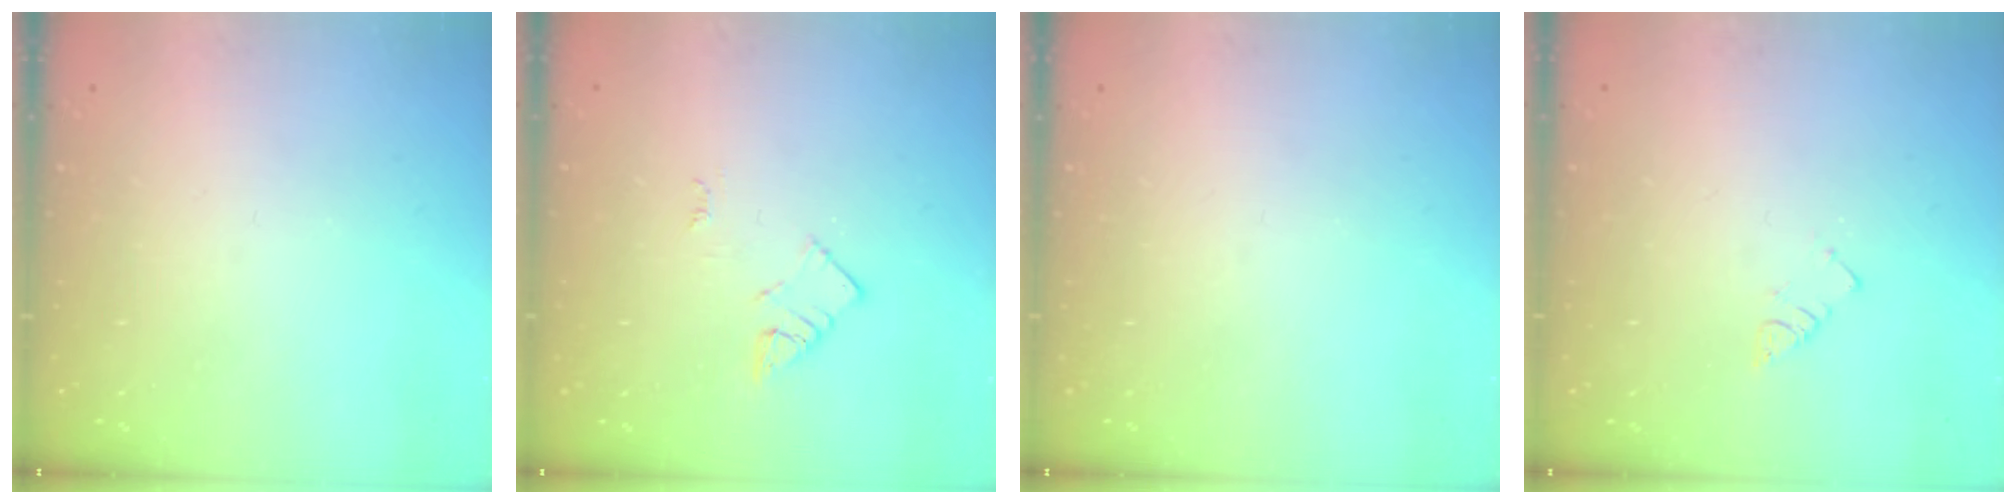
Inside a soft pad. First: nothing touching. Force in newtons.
{"total": 2.3, "press": 2.3, "slide": 0.3}
{"total": 0.0}
{"total": 2.3, "press": 2.3, "slide": 0.4}